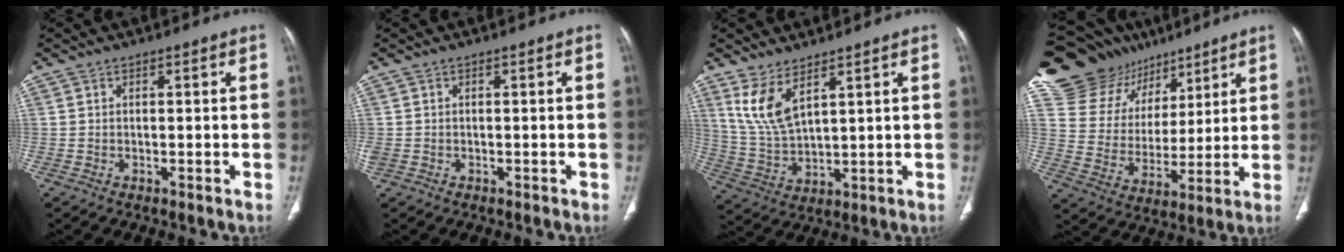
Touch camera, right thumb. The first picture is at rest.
{"total": 1.9, "force": [-0.6, 1.5, 0.9], "torque": [-0.032, 0.006, -0.005]}
{"total": 8.5, "force": [5.0, 3.2, 6.1], "torque": [-0.121, -0.027, 0.116]}
{"total": 20.6, "force": [13.9, 13.7, 6.6], "torque": [-0.086, -0.027, 0.248]}